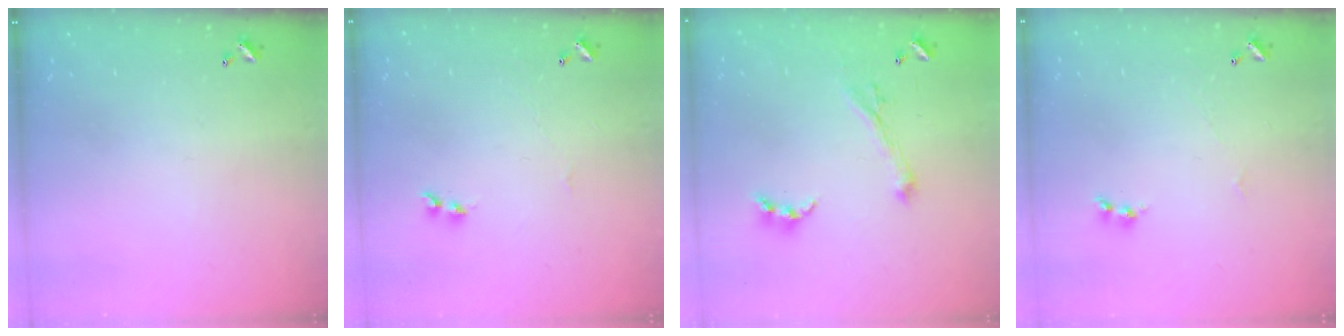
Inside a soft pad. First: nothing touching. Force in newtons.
{"total": 2.0, "press": 1.9, "slide": 0.6}
{"total": 1.1, "press": 0.6, "slide": 0.9}
{"total": 1.6, "press": 1.6, "slide": 0.2}